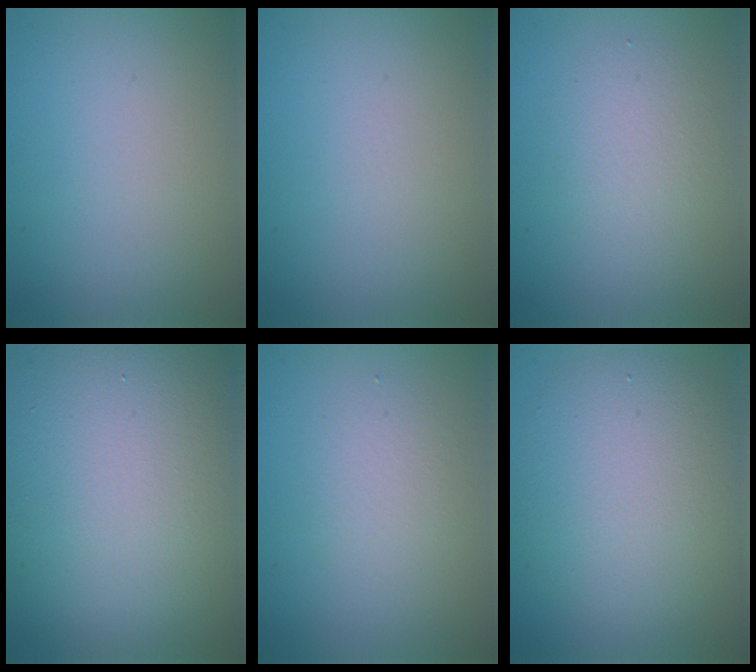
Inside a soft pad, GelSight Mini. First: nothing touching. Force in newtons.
{"total": 0.0}
{"total": 2.4, "press": 2.4, "slide": 0.2}
{"total": 15.6, "press": 15.6, "slide": 1.1}
{"total": 1.9, "press": 1.9, "slide": 0.2}
{"total": 6.5, "press": 6.5, "slide": 0.2}